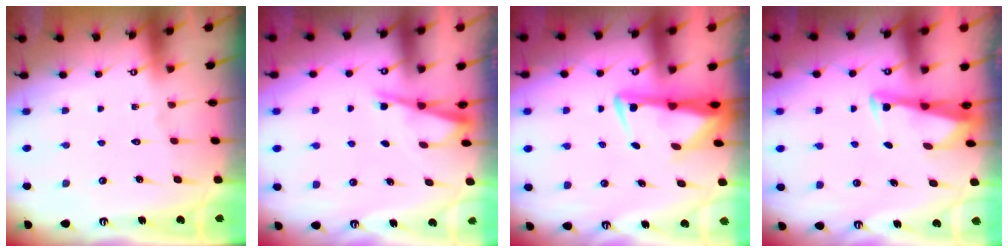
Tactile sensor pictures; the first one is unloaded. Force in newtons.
{"total": 2.5, "press": 2.4, "slide": 0.3}
{"total": 4.6, "press": 4.5, "slide": 0.9}
{"total": 2.9, "press": 2.9, "slide": 0.4}